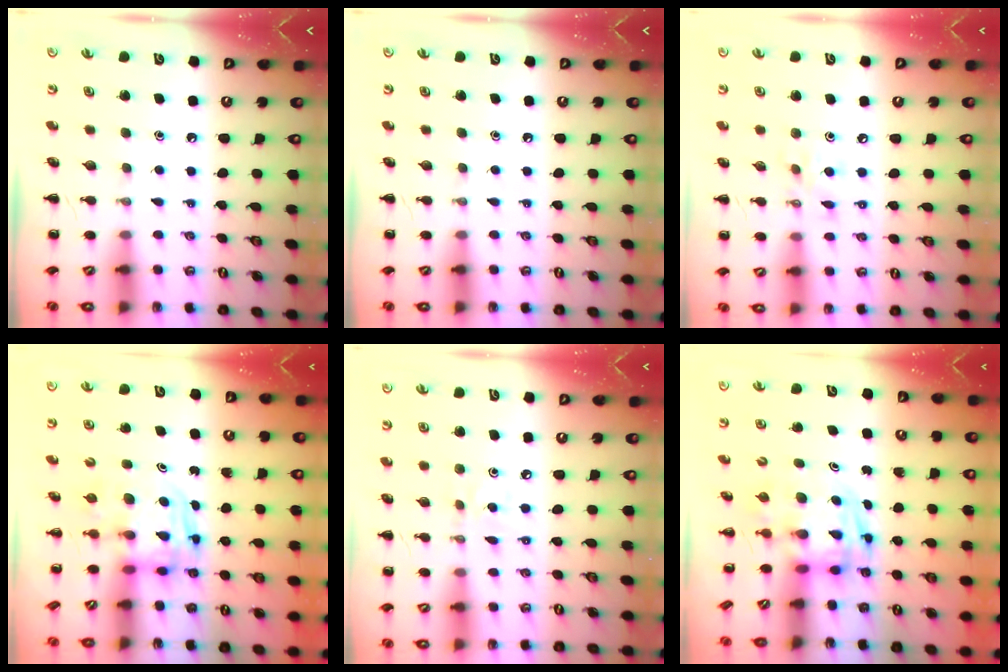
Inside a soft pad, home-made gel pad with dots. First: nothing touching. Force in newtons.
{"total": 0.0}
{"total": 5.6, "press": 5.5, "slide": 0.7}
{"total": 2.7, "press": 2.7, "slide": 0.2}
{"total": 1.8, "press": 1.7, "slide": 0.6}
{"total": 2.7, "press": 2.7, "slide": 0.5}